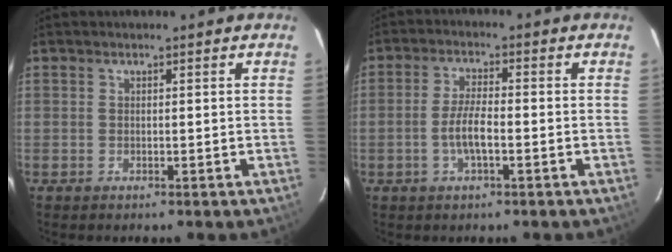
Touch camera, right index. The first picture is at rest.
{"total": 5.2, "force": [-1.7, 1.2, 4.8], "torque": [-0.097, 0.001, -0.033]}